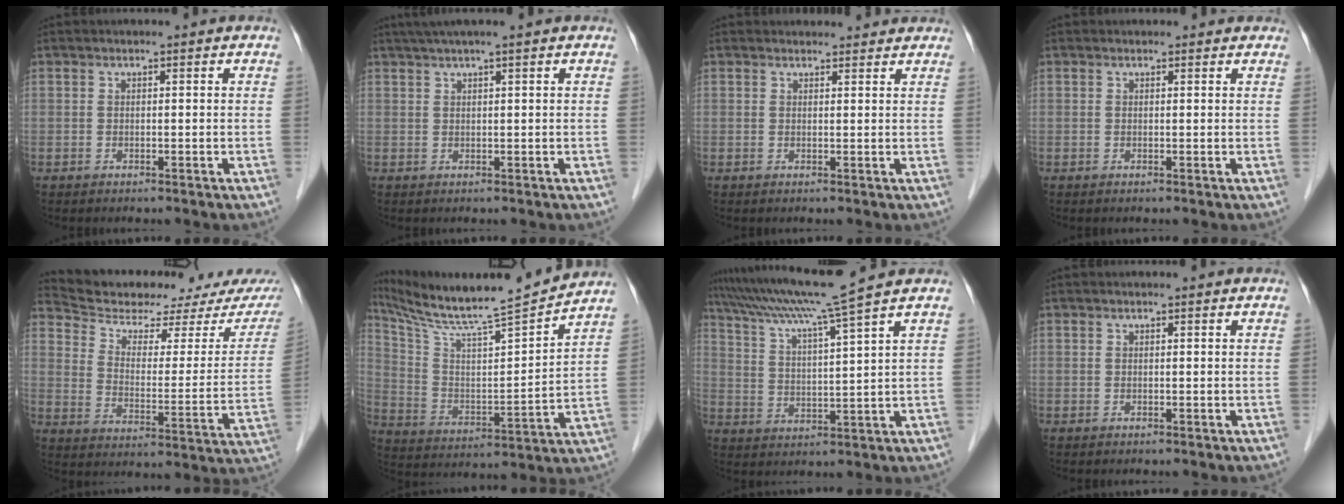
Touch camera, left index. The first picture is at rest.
{"total": 4.0, "force": [2.9, -0.8, 2.6], "torque": [-0.044, 0.022, 0.056]}
{"total": 5.4, "force": [5.1, 1.4, 1.0], "torque": [-0.006, 0.019, 0.055]}
{"total": 2.5, "force": [2.4, 0.8, 0.5], "torque": [-0.007, 0.017, 0.021]}
{"total": 18.3, "force": [17.1, 2.3, 6.0], "torque": [-0.085, -0.036, 0.237]}
{"total": 18.3, "force": [16.6, -1.4, 7.4], "torque": [-0.141, -0.025, 0.274]}
{"total": 11.0, "force": [9.1, -3.0, 5.5], "torque": [-0.102, -0.009, 0.159]}
{"total": 0.0}